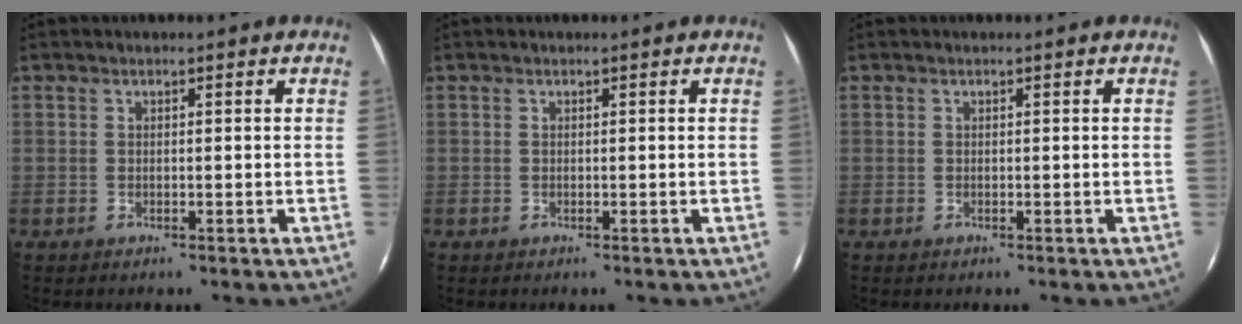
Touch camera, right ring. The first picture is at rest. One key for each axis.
{"total": 0.0}
{"total": 0.0}